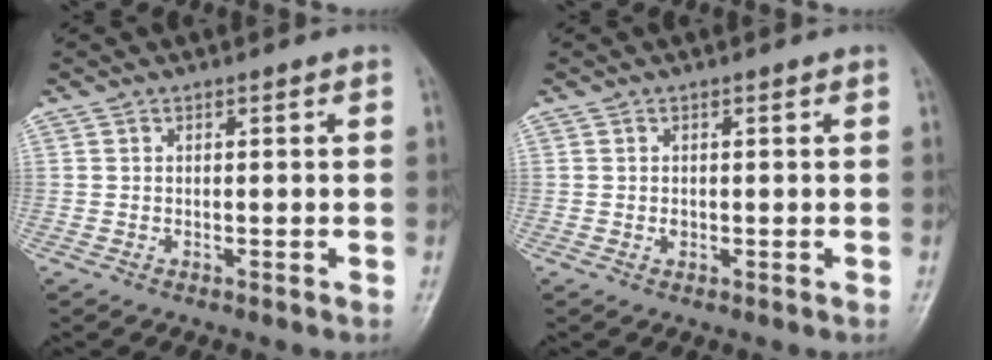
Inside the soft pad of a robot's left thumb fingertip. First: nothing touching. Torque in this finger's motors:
{"motor_torque": [0.00, 0.11, 0.23, -0.04, 0.00]}